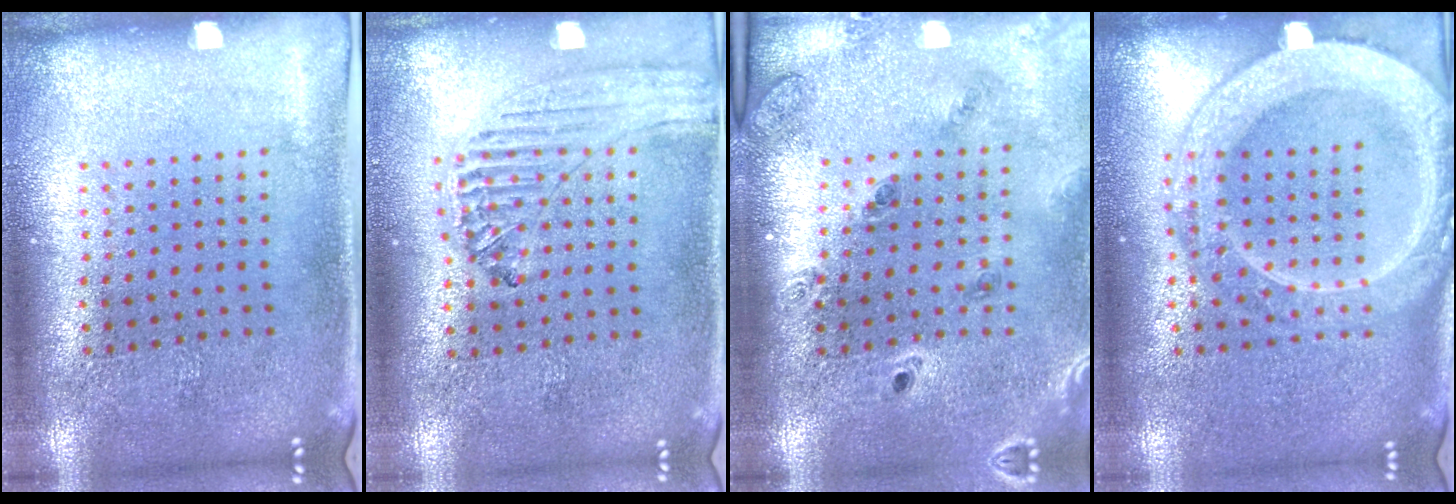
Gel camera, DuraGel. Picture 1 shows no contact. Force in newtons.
{"total": 0.6, "press": 0.6, "slide": 0.1}
{"total": 1.4, "press": 1.4, "slide": 0.2}
{"total": 3.9, "press": 3.9, "slide": 0.4}